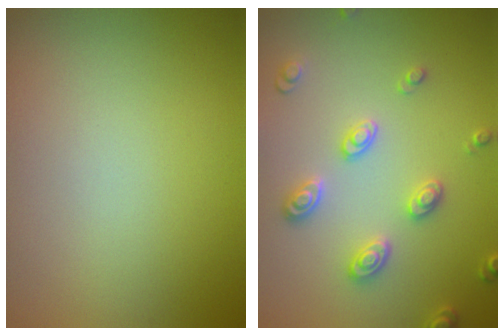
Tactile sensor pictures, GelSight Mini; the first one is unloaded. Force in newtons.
{"total": 2.8, "press": 2.7, "slide": 0.8}